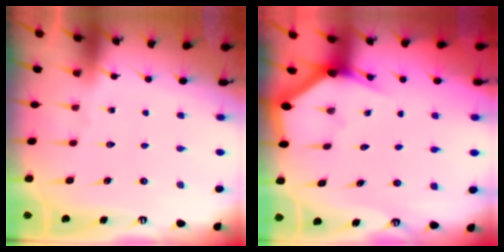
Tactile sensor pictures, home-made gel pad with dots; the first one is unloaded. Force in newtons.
{"total": 2.8, "press": 2.8, "slide": 0.1}